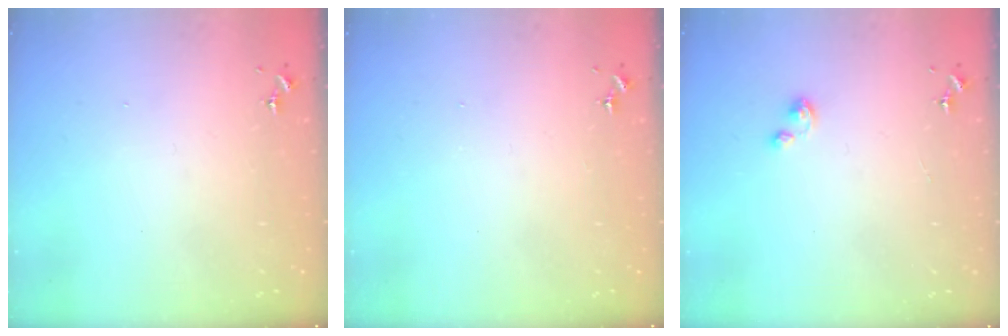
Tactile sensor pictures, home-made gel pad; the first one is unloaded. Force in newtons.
{"total": 0.0}
{"total": 2.3, "press": 2.3, "slide": 0.2}